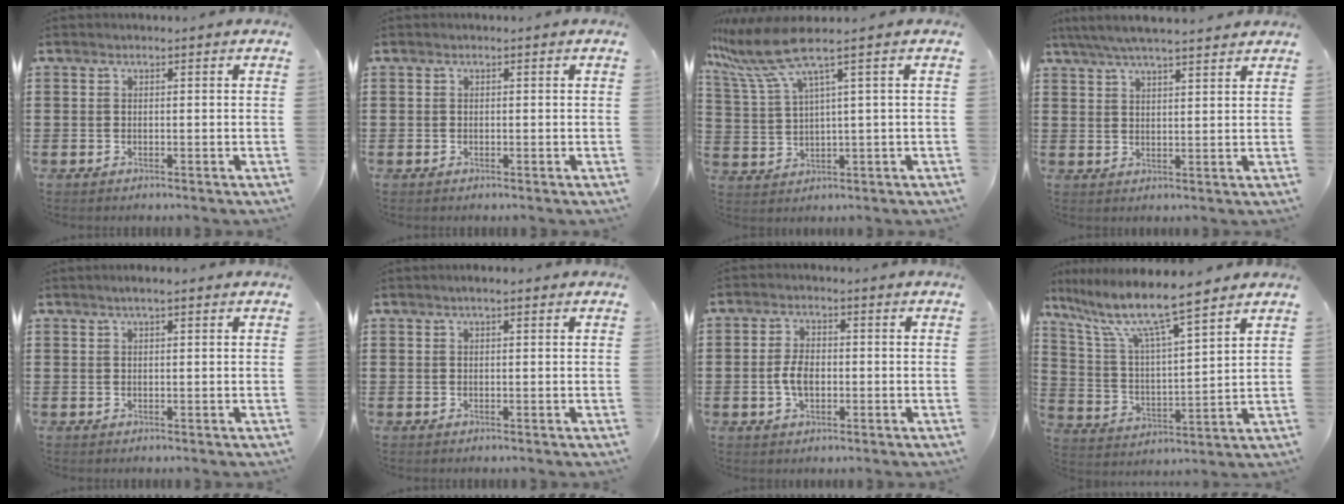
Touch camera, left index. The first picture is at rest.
{"total": 0.0}
{"total": 7.4, "force": [4.4, 0.5, 6.0], "torque": [-0.153, -0.029, 0.071]}
{"total": 5.1, "force": [4.5, 0.3, 2.4], "torque": [-0.056, -0.011, 0.080]}
{"total": 1.4, "force": [0.7, 0.2, 1.2], "torque": [-0.024, 0.002, 0.012]}
{"total": 1.2, "force": [0.5, 0.3, 1.0], "torque": [-0.020, 0.003, 0.007]}
{"total": 4.2, "force": [-0.6, 2.4, 3.5], "torque": [-0.078, 0.001, -0.016]}
{"total": 9.4, "force": [7.9, 0.3, 5.1], "torque": [-0.131, -0.046, 0.129]}